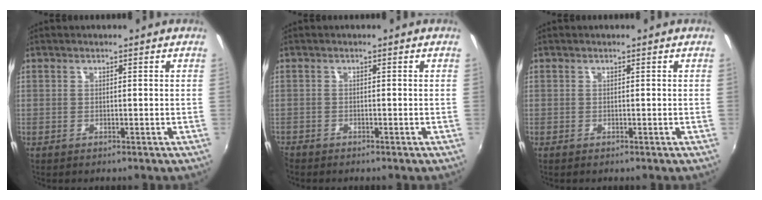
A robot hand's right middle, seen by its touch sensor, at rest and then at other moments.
{"total": 1.6, "force": [-1.5, 0.4, 0.2], "torque": [-0.009, -0.008, -0.032]}
{"total": 0.0}